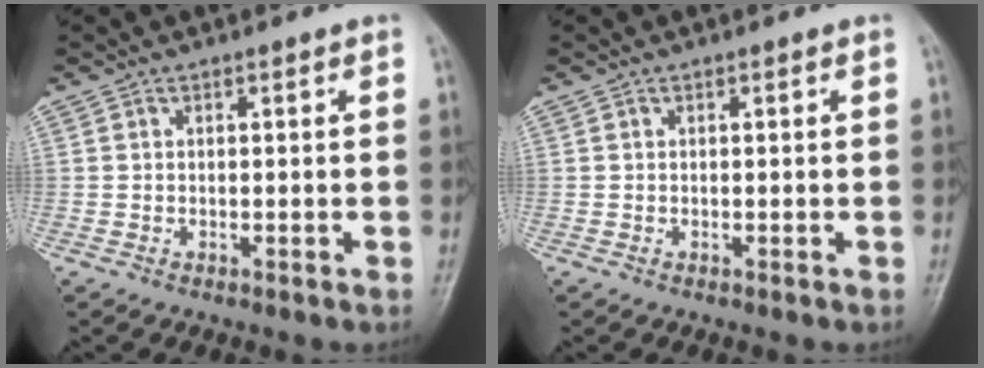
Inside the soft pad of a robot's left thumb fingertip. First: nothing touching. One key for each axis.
{"total": 0.0}